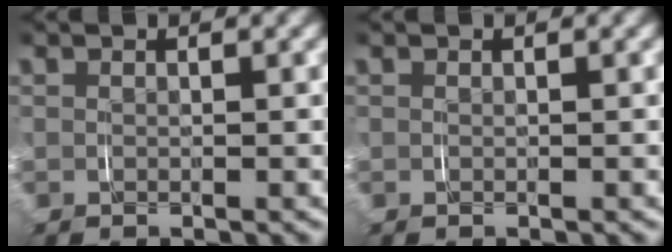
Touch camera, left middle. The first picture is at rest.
{"total": 0.0}